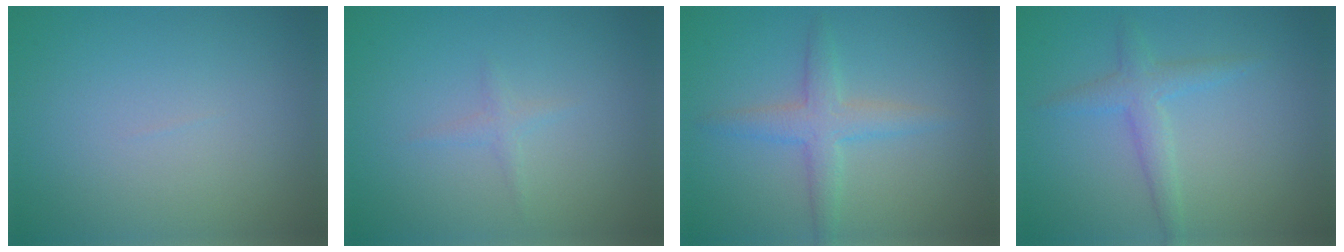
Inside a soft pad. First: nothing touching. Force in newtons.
{"total": 0.8, "press": 0.8, "slide": 0.1}
{"total": 3.0, "press": 3.0, "slide": 0.1}
{"total": 2.3, "press": 2.3, "slide": 0.1}